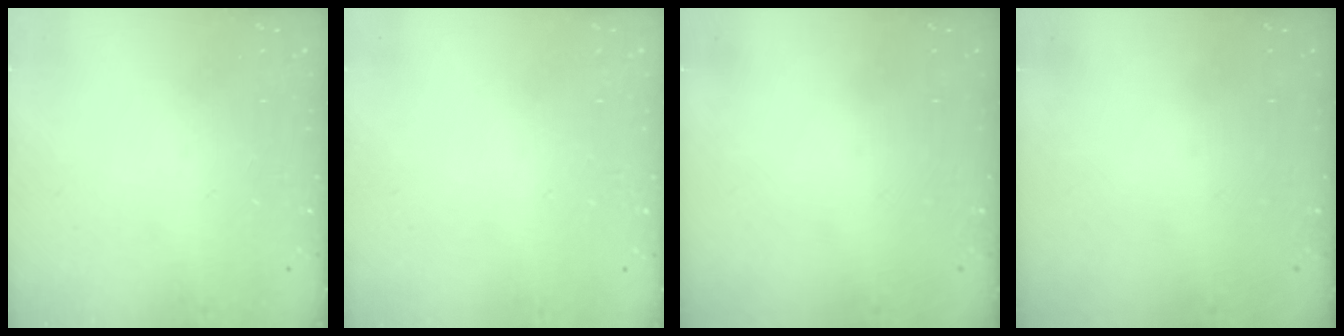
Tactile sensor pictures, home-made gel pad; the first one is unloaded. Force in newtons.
{"total": 2.6, "press": 2.6, "slide": 0.2}
{"total": 0.0}
{"total": 0.0}